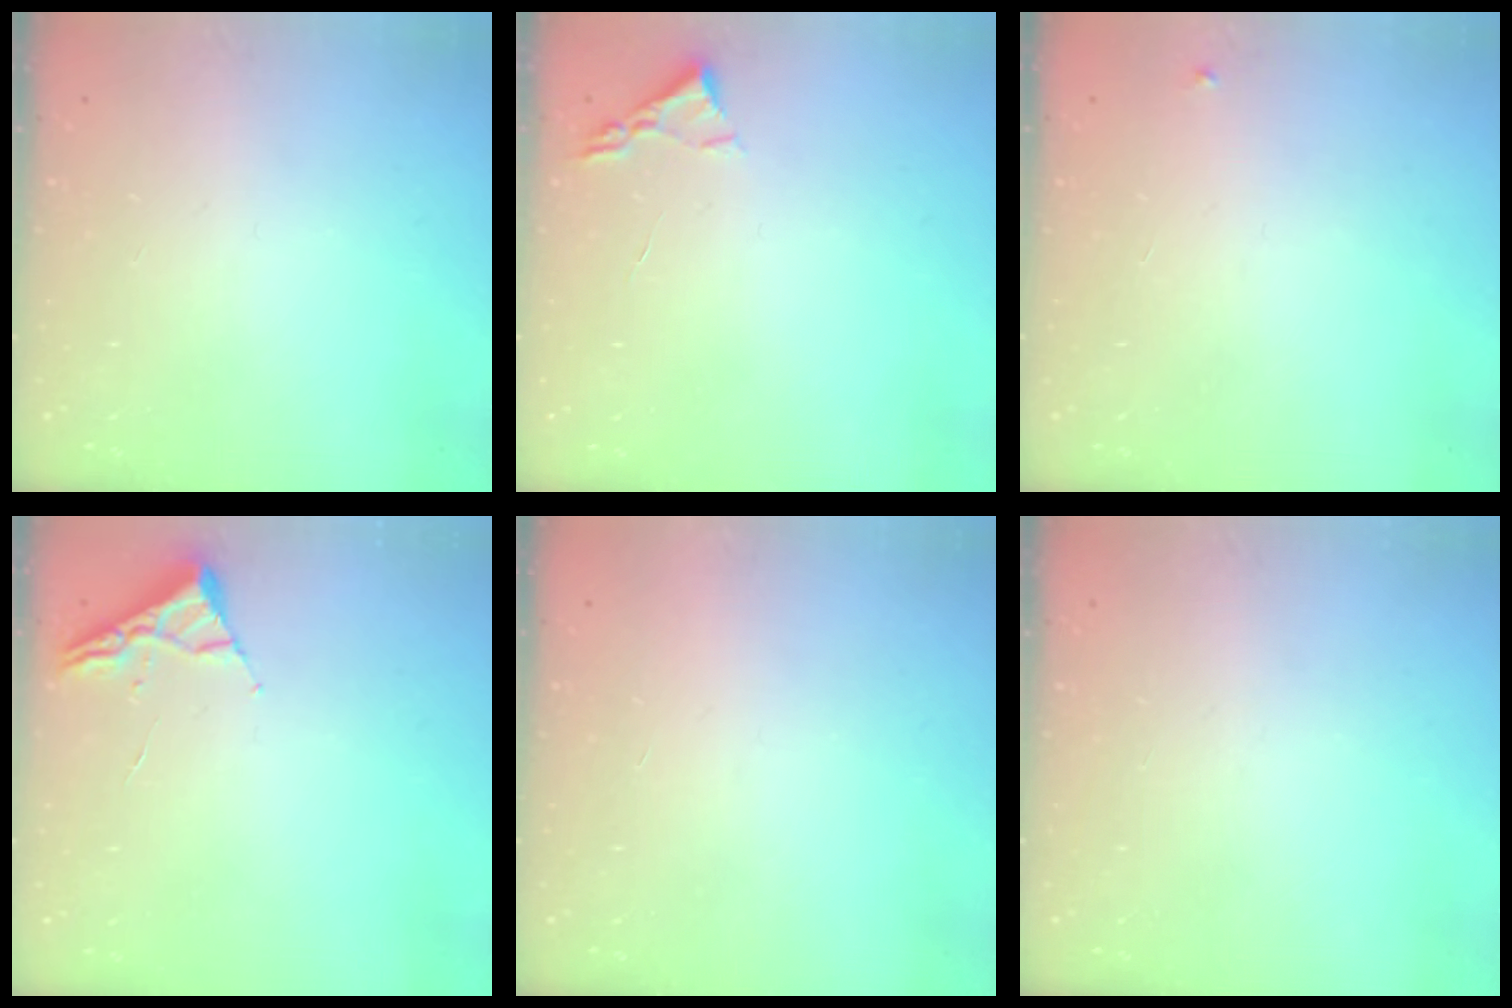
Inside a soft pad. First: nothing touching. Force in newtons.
{"total": 2.4, "press": 2.3, "slide": 0.3}
{"total": 2.7, "press": 2.7, "slide": 0.2}
{"total": 2.6, "press": 2.6, "slide": 0.3}
{"total": 1.6, "press": 1.6, "slide": 0.1}
{"total": 0.0}